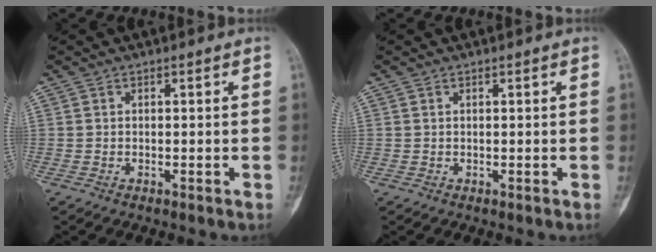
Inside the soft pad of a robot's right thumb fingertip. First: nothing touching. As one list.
[{"total": 0.0}]